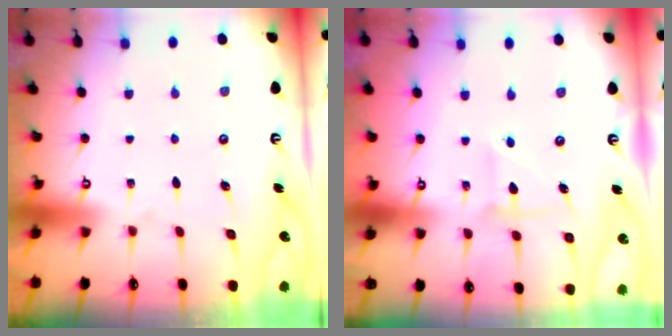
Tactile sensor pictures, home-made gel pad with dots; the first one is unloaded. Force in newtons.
{"total": 4.6, "press": 4.5, "slide": 0.4}